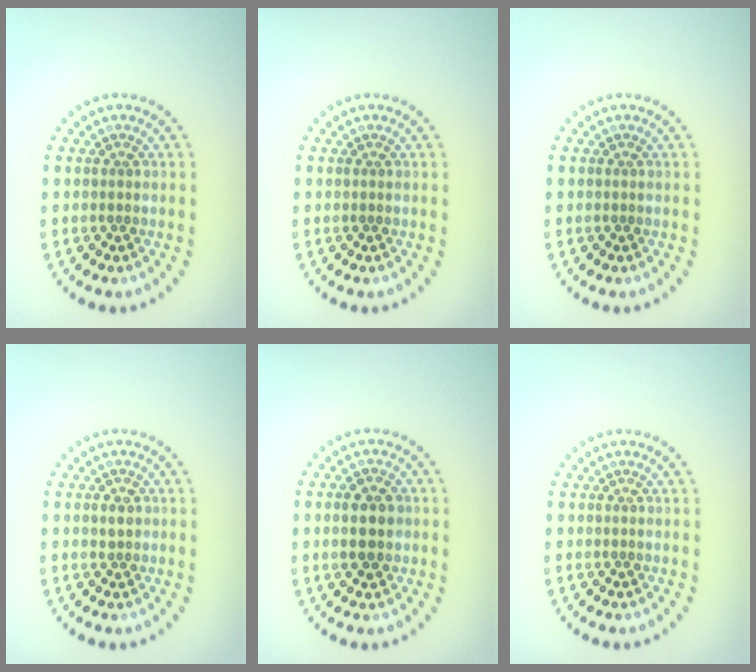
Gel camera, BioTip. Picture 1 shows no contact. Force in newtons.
{"total": 0.0}
{"total": 0.0}
{"total": 0.8, "press": 0.8, "slide": 0.2}
{"total": 3.1, "press": 3.1, "slide": 0.0}
{"total": 0.0}